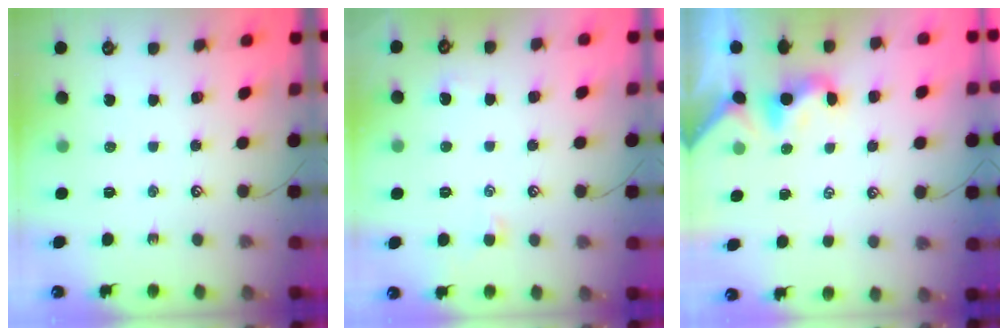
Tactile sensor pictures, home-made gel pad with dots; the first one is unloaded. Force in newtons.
{"total": 0.8, "press": 0.6, "slide": 0.6}
{"total": 2.0, "press": 2.0, "slide": 0.5}